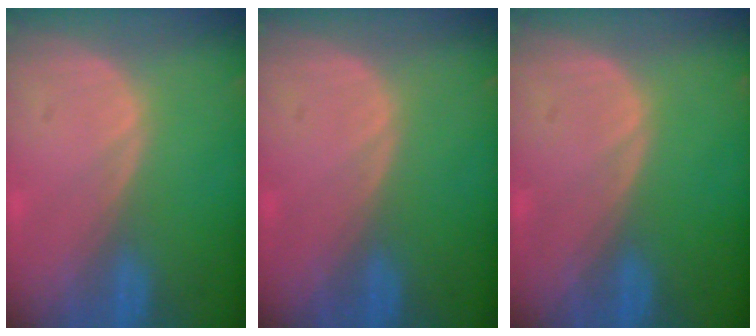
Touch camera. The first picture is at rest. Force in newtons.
{"total": 0.0}
{"total": 0.0}